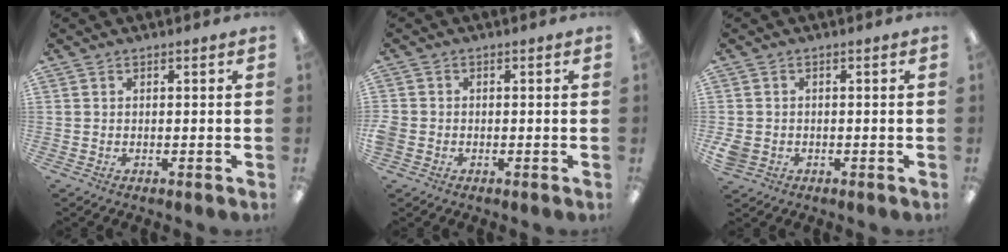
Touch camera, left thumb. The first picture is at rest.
{"total": 2.1, "force": [-0.8, 1.8, 0.6], "torque": [-0.008, 0.004, -0.015]}
{"total": 2.6, "force": [-0.9, 2.3, 0.8], "torque": [-0.019, 0.001, -0.018]}